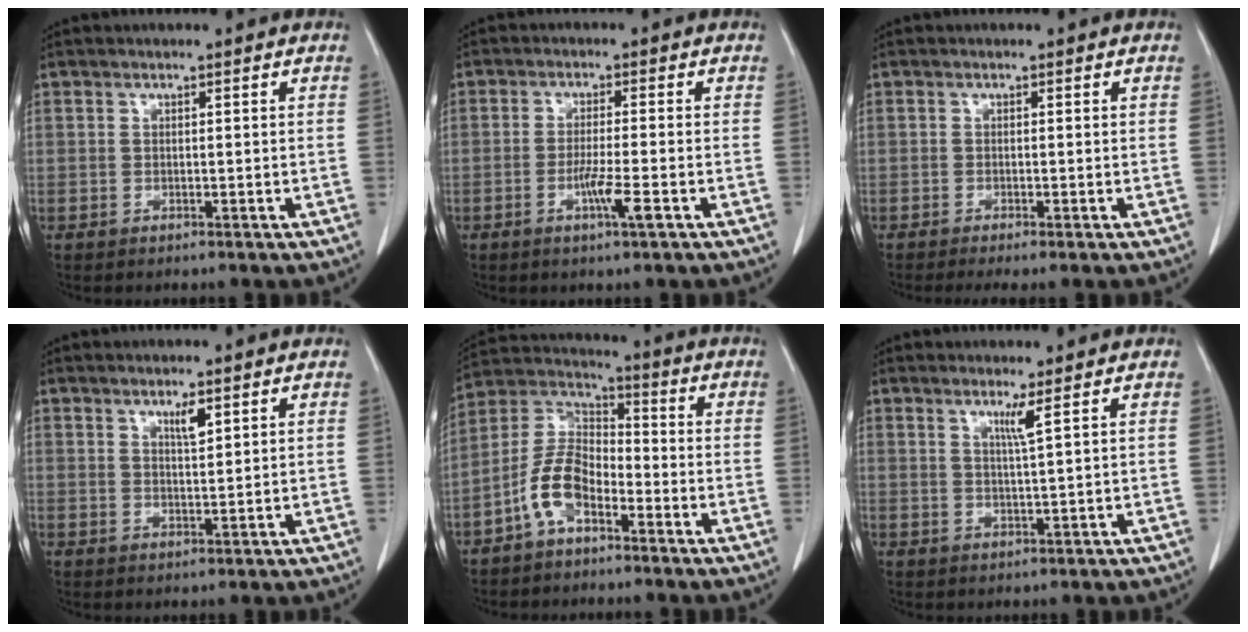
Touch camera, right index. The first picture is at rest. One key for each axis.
{"total": 2.4, "fx": -1.0, "fy": -0.1, "fz": 2.2, "tx": -0.042, "ty": -0.003, "tz": -0.018}
{"total": 2.7, "fx": -2.1, "fy": -0.1, "fz": 1.7, "tx": -0.024, "ty": -0.007, "tz": -0.034}
{"total": 2.4, "fx": 1.5, "fy": 0.2, "fz": 1.9, "tx": -0.035, "ty": -0.003, "tz": 0.027}
{"total": 7.7, "fx": -3.7, "fy": 3.8, "fz": 5.6, "tx": -0.129, "ty": 0.016, "tz": -0.077}
{"total": 2.4, "fx": 1.3, "fy": -1.0, "fz": 1.7, "tx": -0.035, "ty": -0.013, "tz": 0.027}